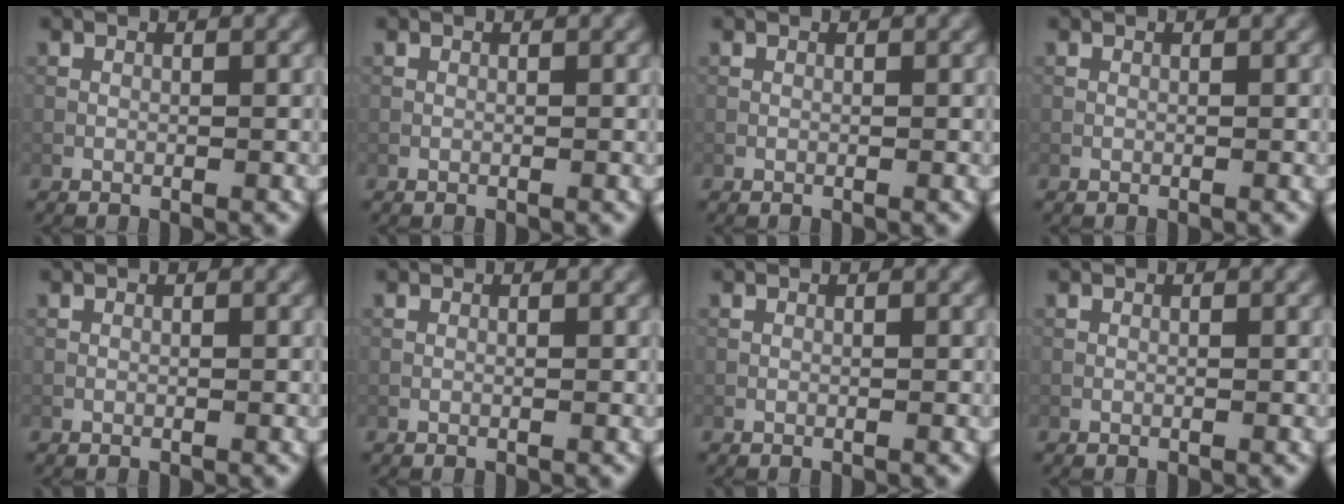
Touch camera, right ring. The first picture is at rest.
{"total": 0.0}
{"total": 0.0}
{"total": 0.0}
{"total": 0.0}
{"total": 0.0}
{"total": 0.0}
{"total": 0.0}